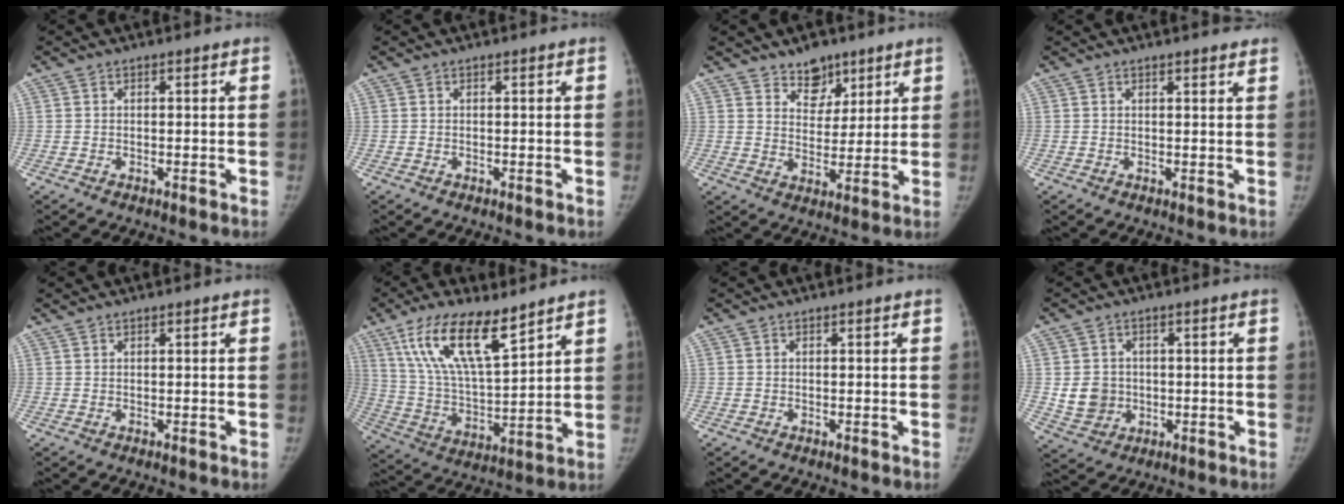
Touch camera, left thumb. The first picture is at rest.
{"total": 0.0}
{"total": 7.0, "force": [5.1, 4.3, 2.1], "torque": [0.001, -0.035, 0.087]}
{"total": 3.3, "force": [2.8, 0.5, 1.6], "torque": [-0.012, -0.005, 0.032]}
{"total": 0.8, "force": [0.8, 0.3, 0.2], "torque": [-0.009, 0.006, 0.017]}
{"total": 16.6, "force": [10.4, 5.3, 11.8], "torque": [-0.201, -0.047, 0.205]}
{"total": 0.0}
{"total": 6.1, "force": [0.0, 5.5, 2.6], "torque": [-0.023, -0.001, 0.010]}